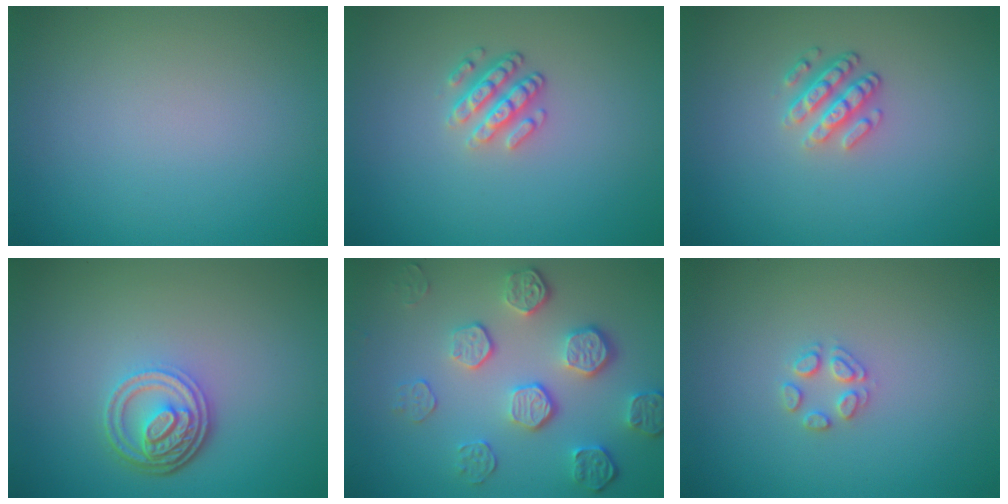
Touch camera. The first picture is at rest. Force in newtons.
{"total": 2.8, "press": 2.3, "slide": 1.5}
{"total": 2.8, "press": 2.3, "slide": 1.5}
{"total": 4.5, "press": 3.3, "slide": 3.0}
{"total": 5.4, "press": 3.9, "slide": 3.7}
{"total": 1.7, "press": 1.6, "slide": 0.2}